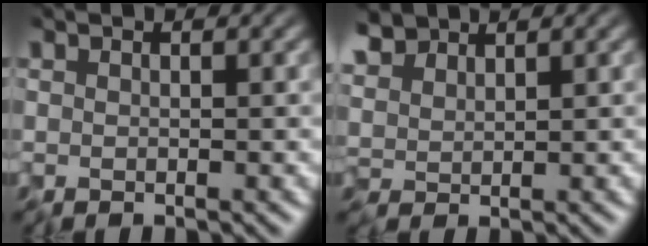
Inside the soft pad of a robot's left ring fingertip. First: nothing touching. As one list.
[{"total": 3.9, "force": [2.8, 1.9, 1.9], "torque": [-0.063, -0.001, 0.055]}]